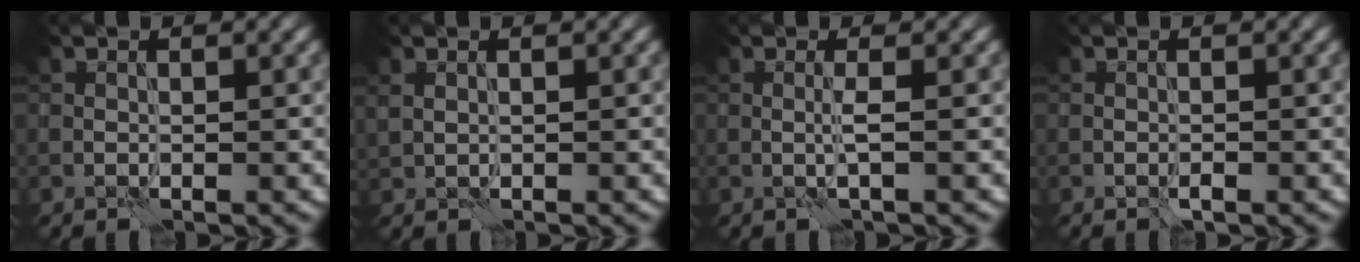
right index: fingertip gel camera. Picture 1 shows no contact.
{"total": 0.7, "force": [0.4, 0.4, 0.4], "torque": [-0.013, 0.003, 0.012]}
{"total": 1.2, "force": [0.0, -0.1, 1.2], "torque": [-0.027, 0.002, -0.005]}
{"total": 0.5, "force": [-0.3, 0.2, 0.4], "torque": [-0.007, 0.002, -0.007]}